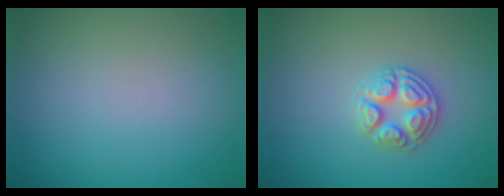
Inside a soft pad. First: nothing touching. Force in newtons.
{"total": 2.9, "press": 2.9, "slide": 0.1}